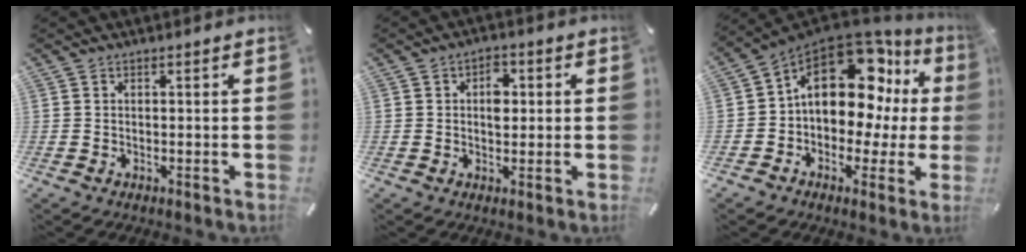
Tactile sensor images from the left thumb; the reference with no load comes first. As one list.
[{"total": 4.4, "force": [0.6, 3.0, 3.1], "torque": [-0.032, -0.003, 0.001]}, {"total": 17.9, "force": [5.8, 11.7, 12.2], "torque": [-0.183, -0.045, 0.093]}]